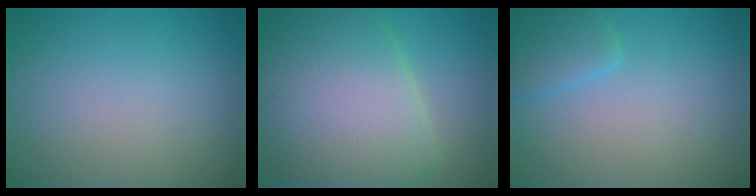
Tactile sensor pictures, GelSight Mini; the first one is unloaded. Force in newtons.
{"total": 12.0, "press": 12.0, "slide": 0.2}
{"total": 2.3, "press": 2.3, "slide": 0.1}